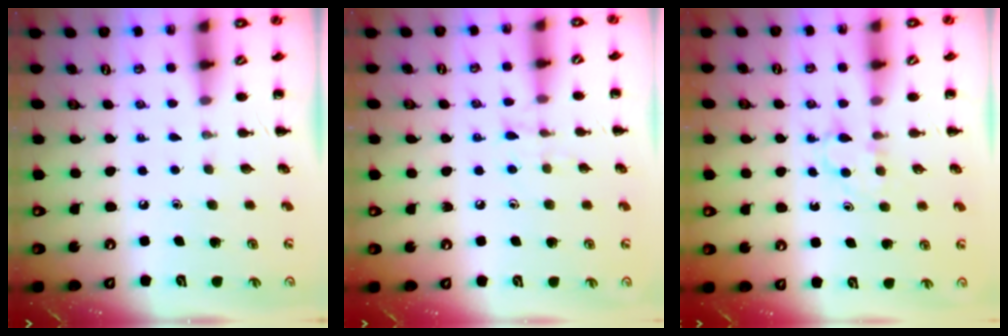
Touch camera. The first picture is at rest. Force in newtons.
{"total": 6.8, "press": 6.5, "slide": 1.8}
{"total": 3.4, "press": 3.2, "slide": 1.1}